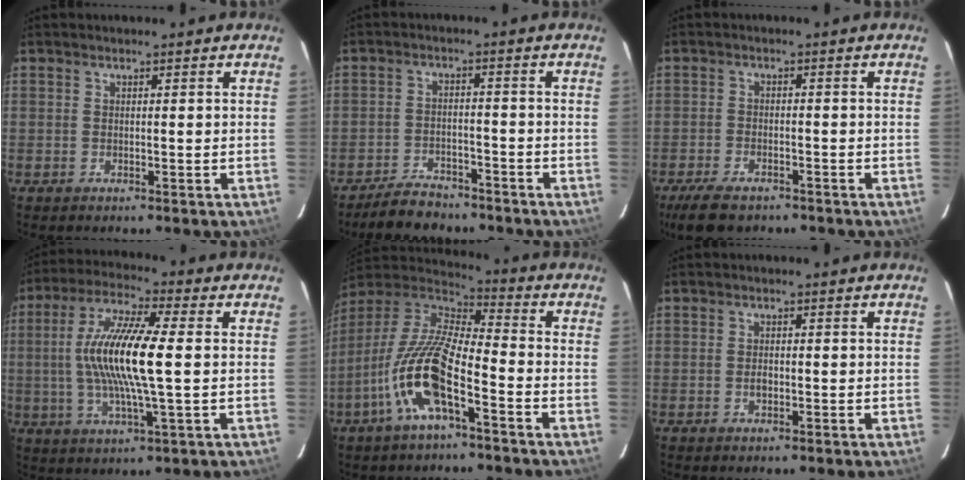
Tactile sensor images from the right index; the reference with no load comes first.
{"total": 7.3, "force": [-6.2, 3.3, 2.2], "torque": [-0.067, 0.010, -0.096]}
{"total": 7.8, "force": [-6.0, 3.3, 3.8], "torque": [-0.103, -0.013, -0.106]}
{"total": 15.2, "force": [0.4, 2.1, 15.0], "torque": [-0.290, 0.005, 0.002]}
{"total": 16.1, "force": [-7.3, 4.4, 13.6], "torque": [-0.275, -0.014, -0.147]}
{"total": 1.5, "force": [-0.4, 1.1, 1.0], "torque": [-0.019, 0.003, -0.008]}